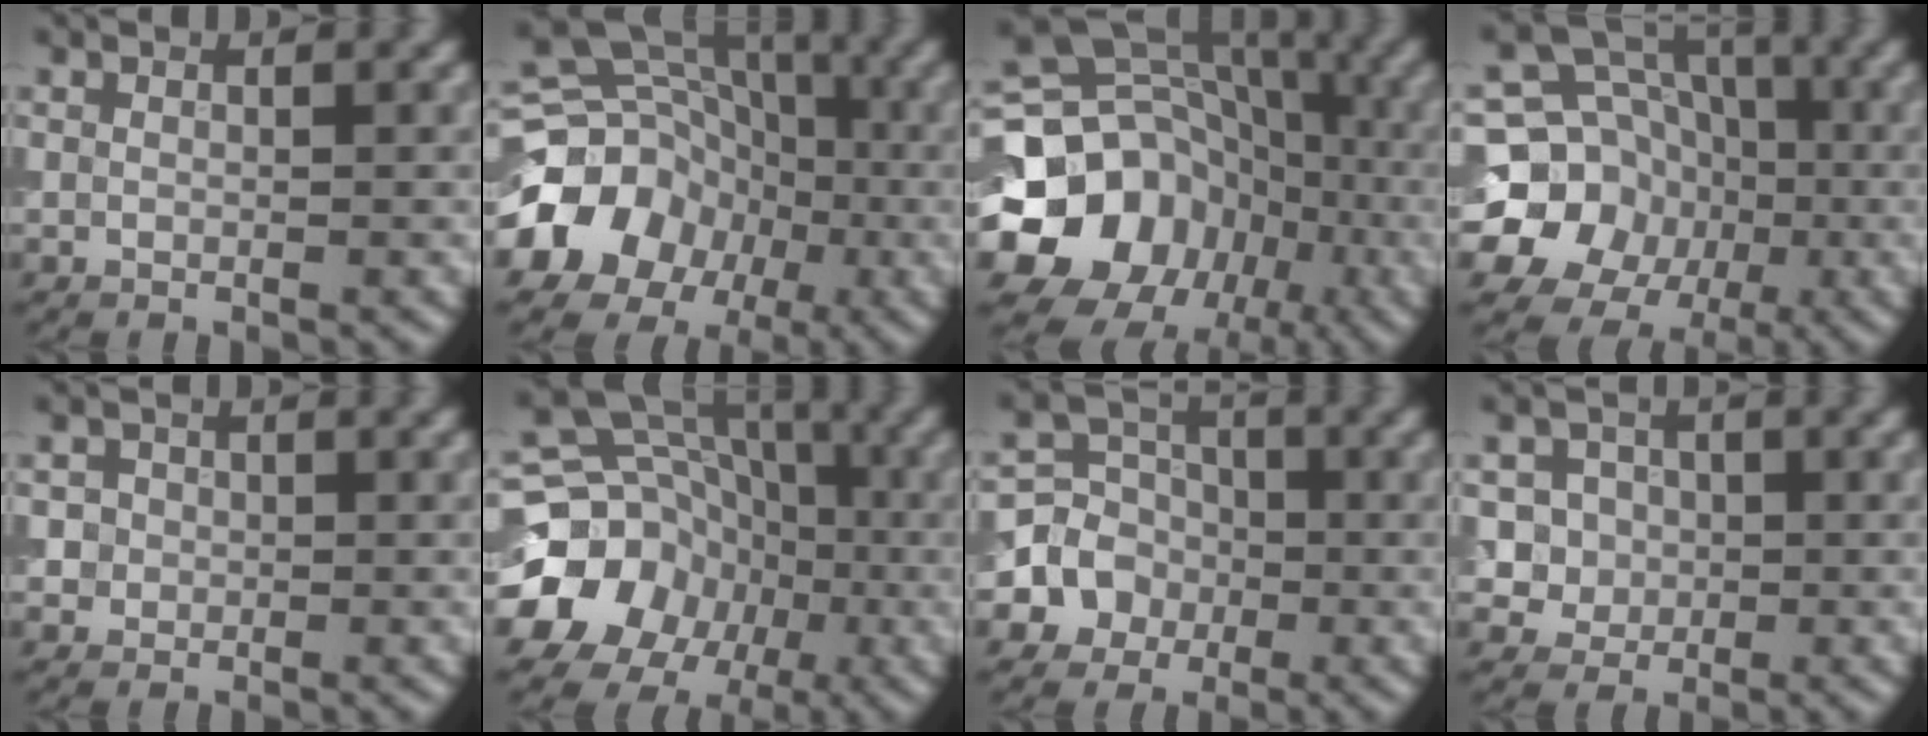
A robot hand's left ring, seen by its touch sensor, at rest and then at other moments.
{"total": 16.3, "force": [-4.5, 14.5, 6.0], "torque": [-0.140, -0.015, -0.103]}
{"total": 20.8, "force": [-5.6, 18.4, 7.8], "torque": [-0.156, -0.016, -0.122]}
{"total": 16.0, "force": [-2.5, 14.6, 6.0], "torque": [-0.136, -0.006, -0.056]}
{"total": 1.8, "force": [0.3, 1.7, 0.5], "torque": [0.008, 0.000, 0.011]}
{"total": 19.1, "force": [-4.0, 17.4, 6.8], "torque": [-0.151, -0.018, -0.098]}
{"total": 6.4, "force": [-1.8, 6.0, 1.4], "torque": [-0.013, 0.012, -0.059]}
{"total": 5.4, "force": [0.9, 5.0, 1.8], "torque": [-0.021, 0.024, 0.004]}